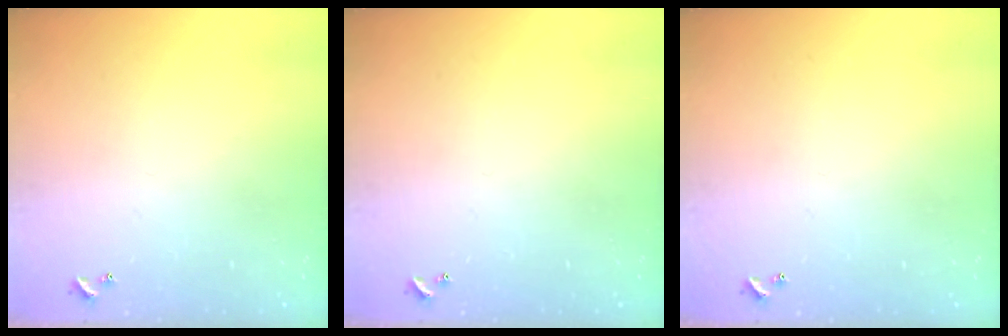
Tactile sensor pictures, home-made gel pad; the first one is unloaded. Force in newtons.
{"total": 0.0}
{"total": 0.0}